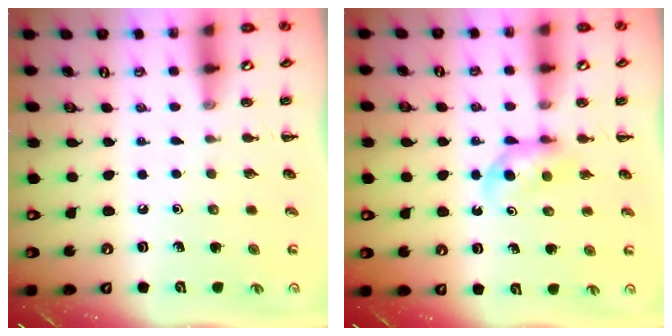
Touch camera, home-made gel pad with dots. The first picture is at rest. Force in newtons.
{"total": 4.5, "press": 4.3, "slide": 1.4}